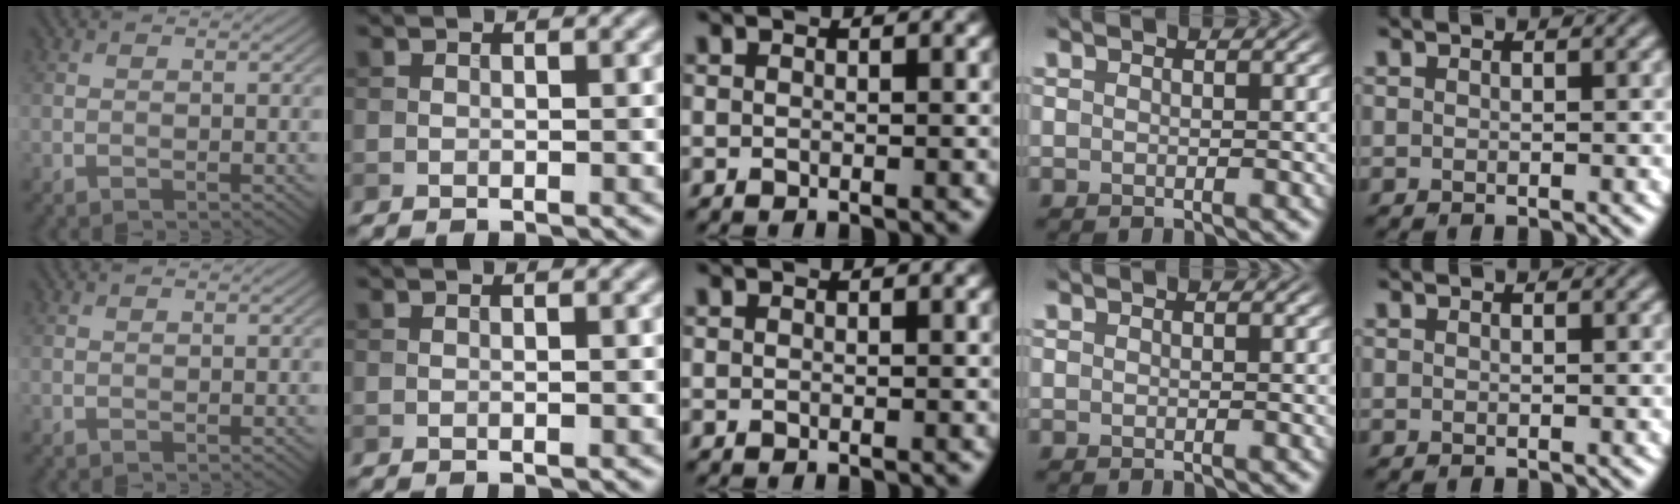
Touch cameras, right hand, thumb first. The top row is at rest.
{"index": {"total": 0.5, "force": [0.0, 0.1, 0.5], "torque": [-0.009, -0.001, 0.000]}}